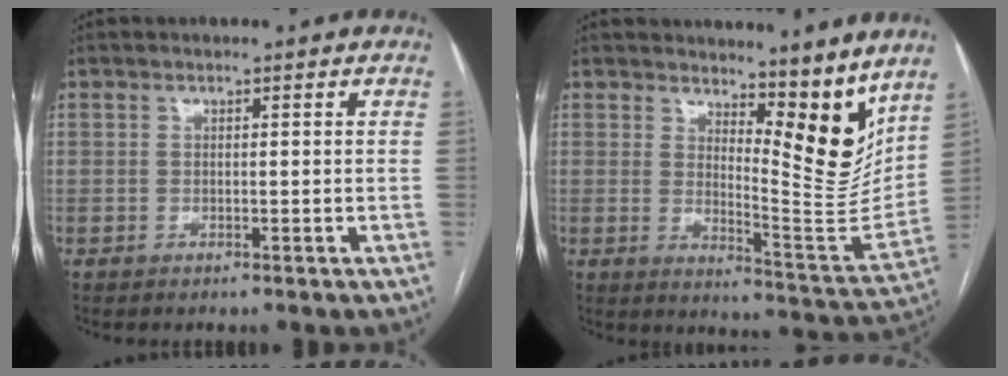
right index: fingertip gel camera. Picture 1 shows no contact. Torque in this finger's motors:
{"motor_torque": [0.11, 0.44, 0.16, 0.03]}